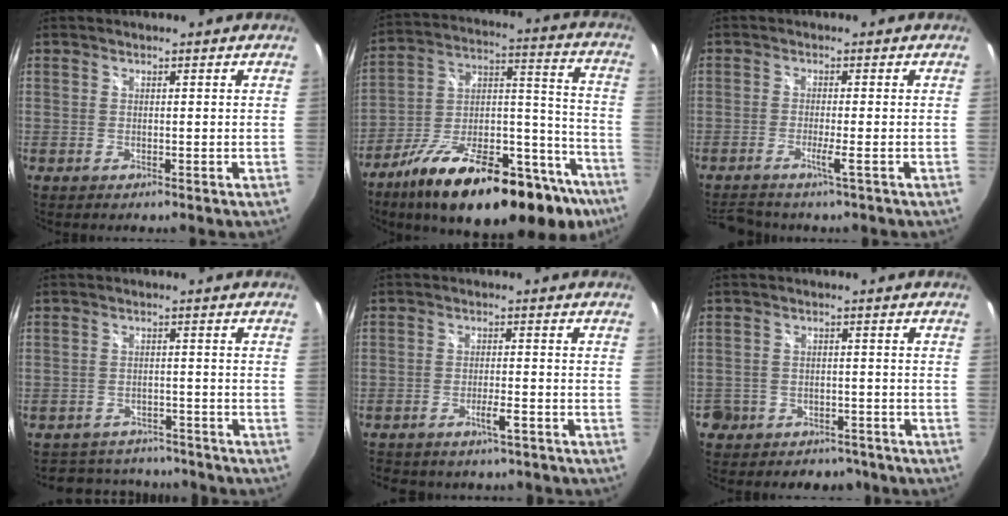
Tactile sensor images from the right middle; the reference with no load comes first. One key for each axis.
{"total": 31.6, "fx": -21.4, "fy": 10.9, "fz": 20.5, "tx": -0.289, "ty": 0.004, "tz": -0.314}
{"total": 5.0, "fx": -3.9, "fy": -0.1, "fz": 3.0, "tx": -0.067, "ty": -0.007, "tz": -0.071}
{"total": 10.5, "fx": -9.3, "fy": 4.3, "fz": 2.3, "tx": -0.057, "ty": 0.015, "tz": -0.123}
{"total": 4.6, "fx": -3.7, "fy": 1.3, "fz": 2.3, "tx": -0.049, "ty": 0.001, "tz": -0.055}
{"total": 8.1, "fx": -5.3, "fy": 5.8, "fz": 1.5, "tx": -0.047, "ty": 0.031, "tz": -0.067}